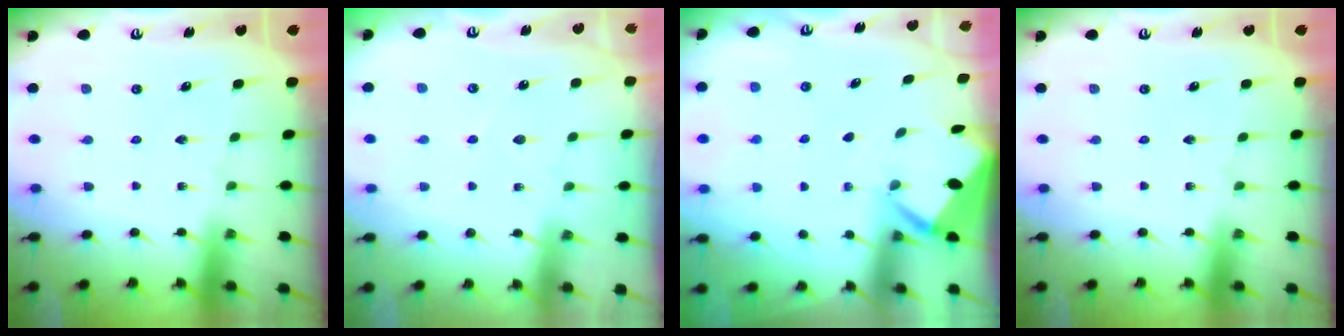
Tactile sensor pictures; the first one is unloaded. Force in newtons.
{"total": 3.5, "press": 3.4, "slide": 0.5}
{"total": 2.6, "press": 2.6, "slide": 0.3}
{"total": 0.0}